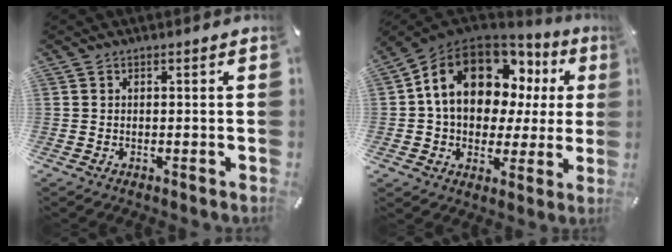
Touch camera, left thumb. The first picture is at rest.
{"total": 16.9, "force": [6.5, 12.0, 9.9], "torque": [-0.182, -0.035, 0.119]}